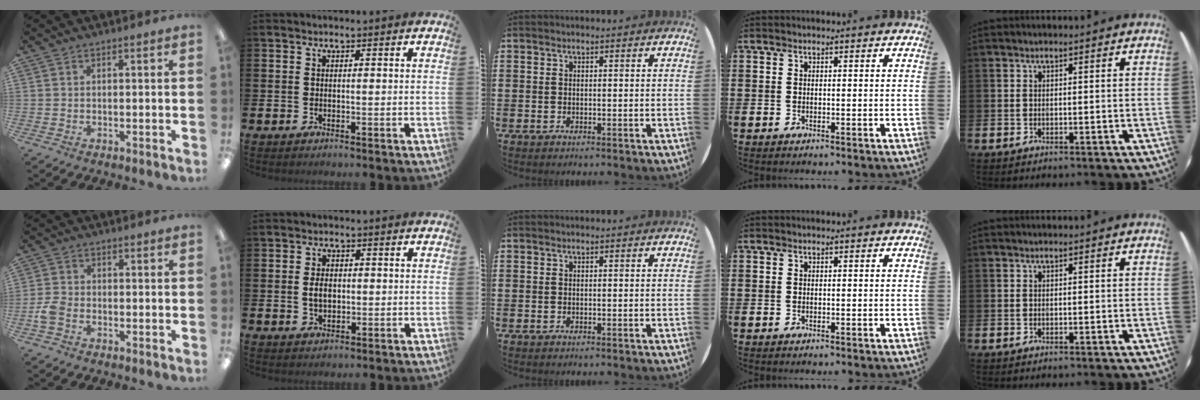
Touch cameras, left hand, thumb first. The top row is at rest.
{"thumb": {"total": 3.7, "force": [-1.6, 2.5, 2.2], "torque": [-0.048, 0.005, -0.031]}, "index": {"total": 2.9, "force": [0.2, 1.9, 2.2], "torque": [-0.020, -0.001, -0.003]}}